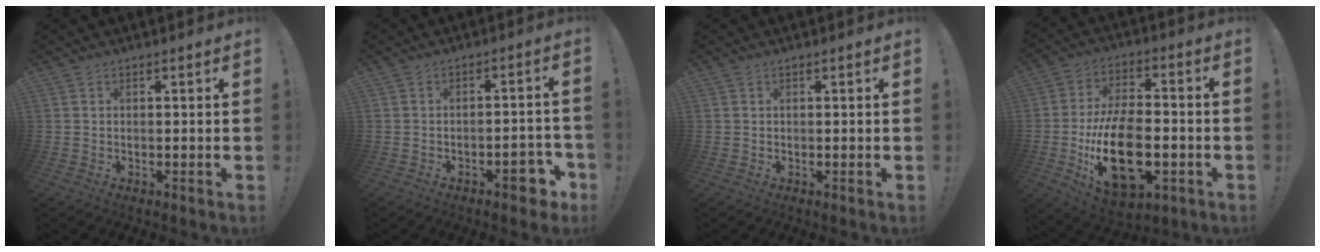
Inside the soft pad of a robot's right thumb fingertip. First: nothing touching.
{"total": 7.6, "force": [-4.4, 2.9, 5.5], "torque": [-0.059, 0.025, -0.071]}
{"total": 0.0}
{"total": 22.6, "force": [-6.1, 12.6, 17.8], "torque": [-0.318, 0.024, -0.090]}